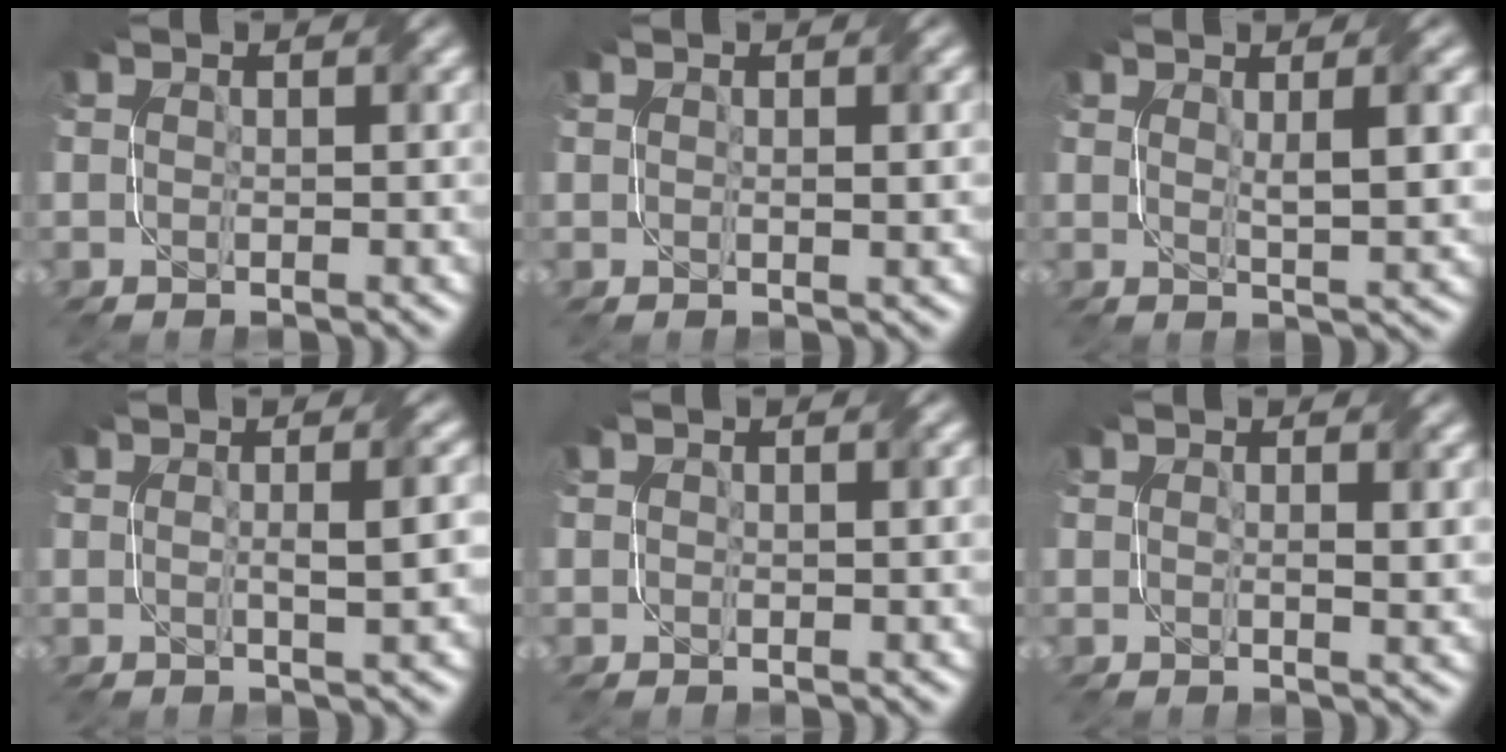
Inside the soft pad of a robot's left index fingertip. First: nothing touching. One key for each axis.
{"total": 1.1, "fx": 0.3, "fy": 0.3, "fz": 1.0, "tx": -0.015, "ty": -0.001, "tz": 0.008}
{"total": 4.1, "fx": 1.1, "fy": 1.0, "fz": 3.9, "tx": -0.054, "ty": 0.000, "tz": 0.022}
{"total": 2.7, "fx": 0.0, "fy": 0.6, "fz": 2.7, "tx": -0.036, "ty": 0.005, "tz": 0.001}
{"total": 1.1, "fx": 0.4, "fy": 0.7, "fz": 0.8, "tx": -0.009, "ty": 0.000, "tz": 0.008}
{"total": 1.6, "fx": 0.5, "fy": 0.4, "fz": 1.5, "tx": -0.023, "ty": -0.003, "tz": 0.013}